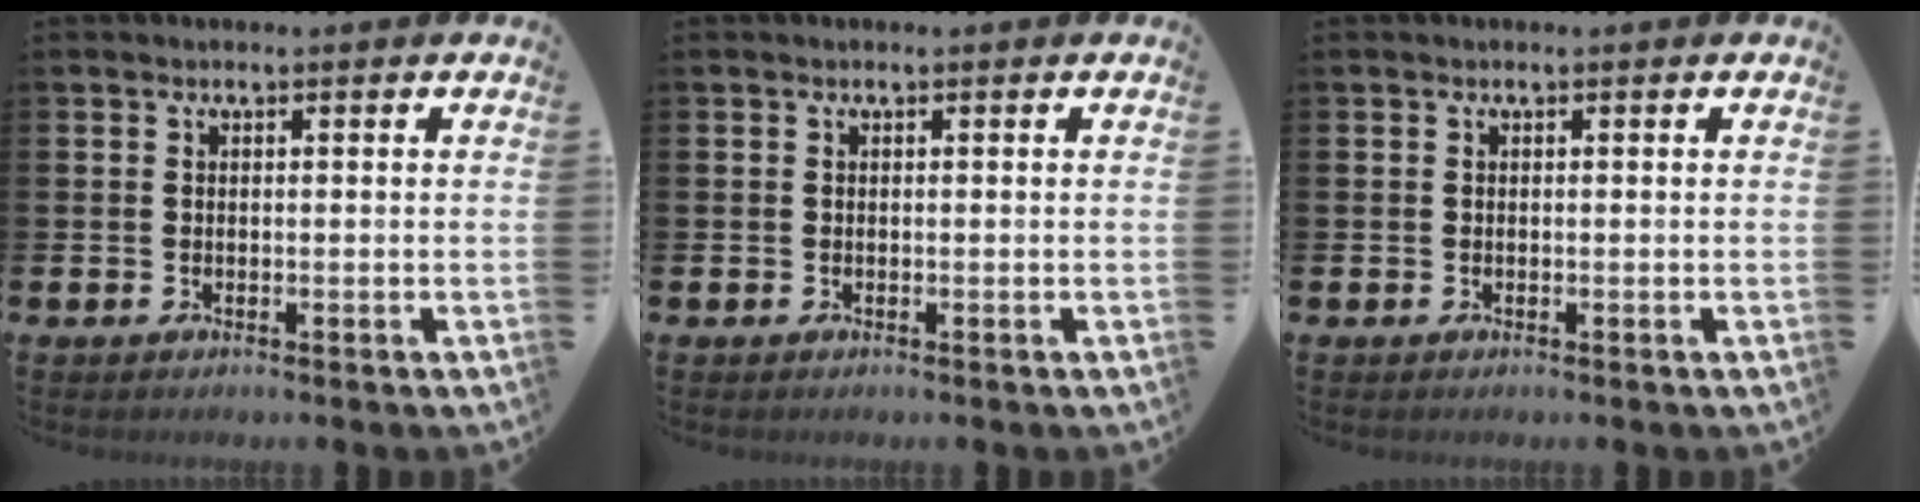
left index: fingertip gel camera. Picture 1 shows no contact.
{"total": 0.0}
{"total": 0.0}